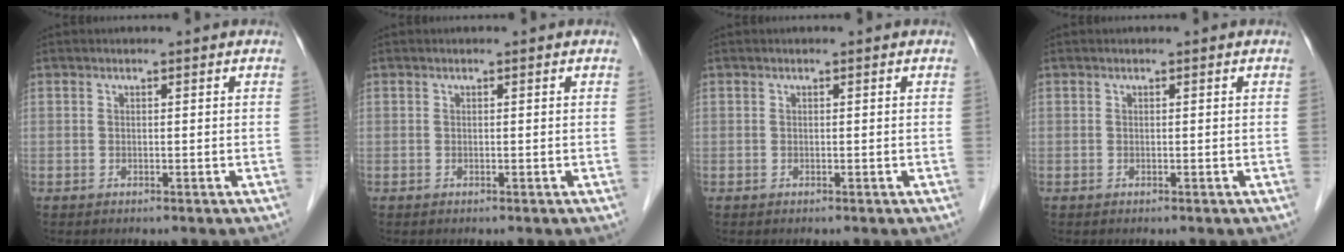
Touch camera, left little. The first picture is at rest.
{"total": 0.0}
{"total": 0.0}
{"total": 0.0}